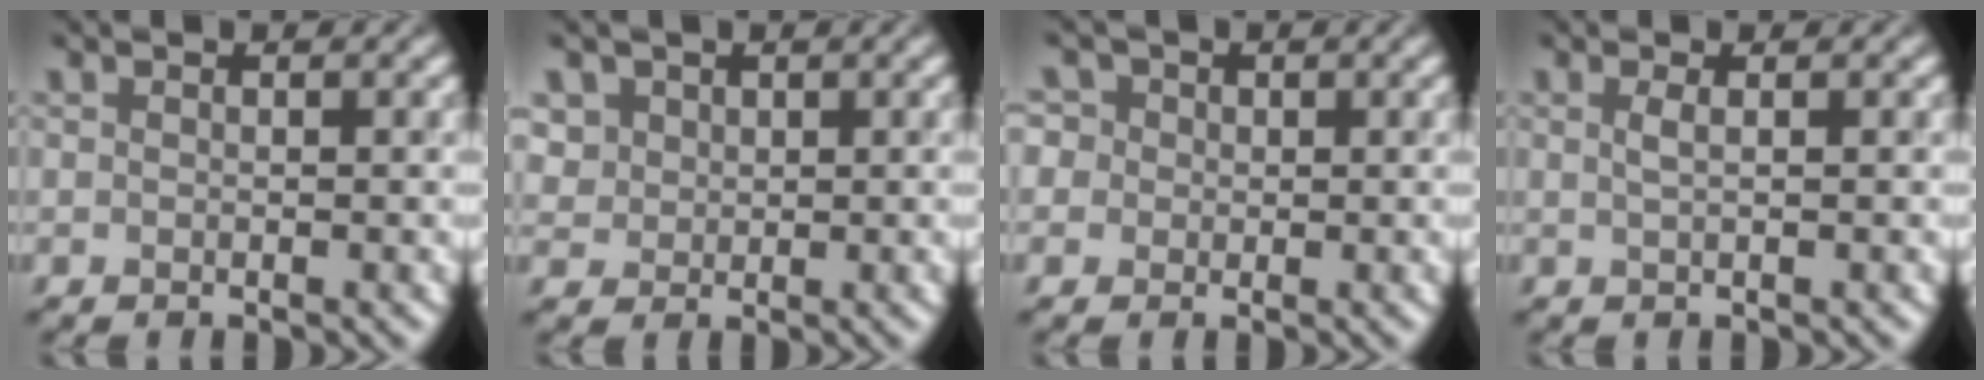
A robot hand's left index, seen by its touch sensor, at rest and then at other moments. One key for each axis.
{"total": 1.1, "fx": 0.5, "fy": 0.7, "fz": -0.7, "tx": -0.012, "ty": -0.001, "tz": 0.043}
{"total": 1.7, "fx": 0.4, "fy": 1.6, "fz": -0.2, "tx": -0.003, "ty": 0.018, "tz": 0.011}
{"total": 0.6, "fx": 0.2, "fy": 0.2, "fz": 0.6, "tx": -0.012, "ty": 0.002, "tz": 0.000}